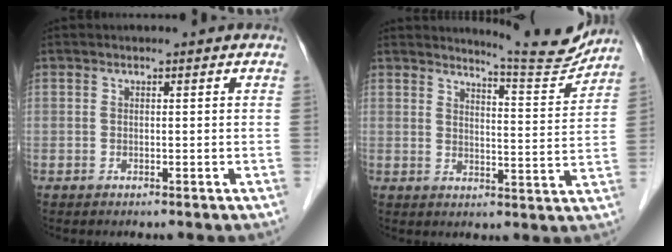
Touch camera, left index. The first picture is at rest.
{"total": 8.1, "force": [8.1, -0.6, 0.8], "torque": [-0.023, -0.032, 0.105]}